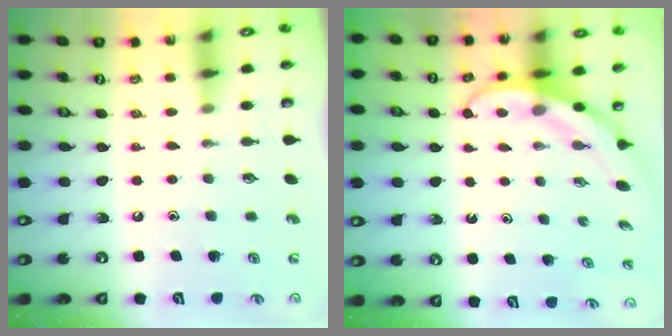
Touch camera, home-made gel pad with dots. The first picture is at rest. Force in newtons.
{"total": 3.8, "press": 3.8, "slide": 0.3}